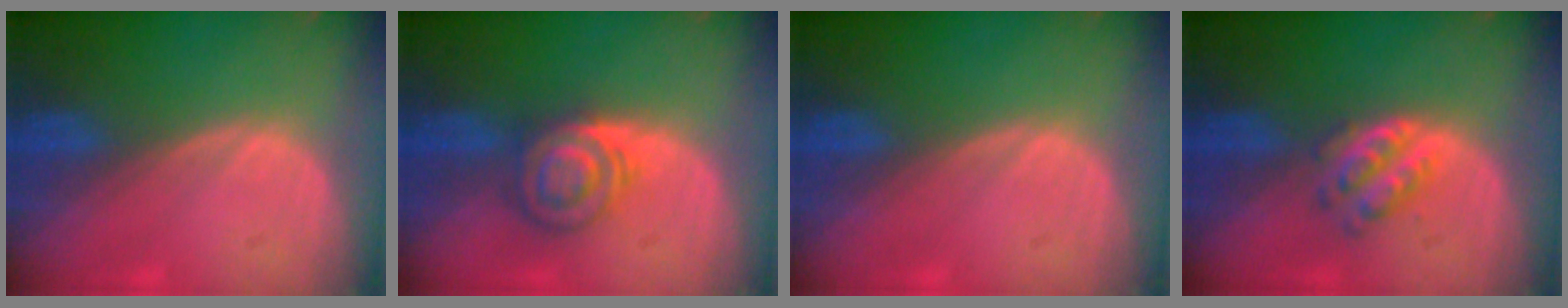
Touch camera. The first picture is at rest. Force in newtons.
{"total": 6.0, "press": 5.8, "slide": 1.2}
{"total": 0.0}
{"total": 4.1, "press": 4.0, "slide": 0.9}